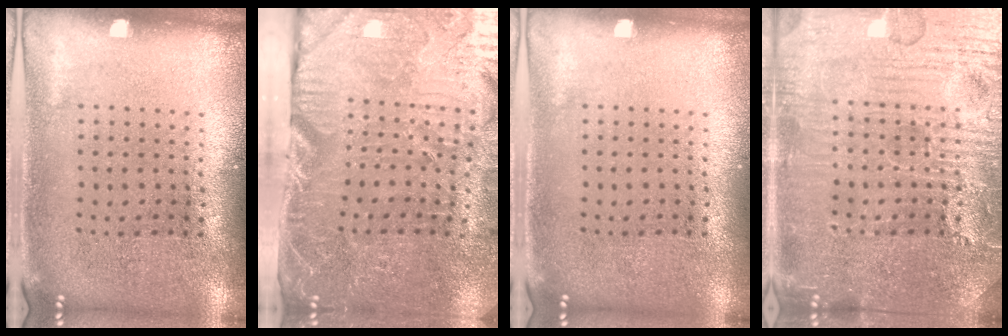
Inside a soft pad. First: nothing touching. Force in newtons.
{"total": 4.4, "press": 4.1, "slide": 1.4}
{"total": 0.0}
{"total": 4.8, "press": 4.8, "slide": 0.5}